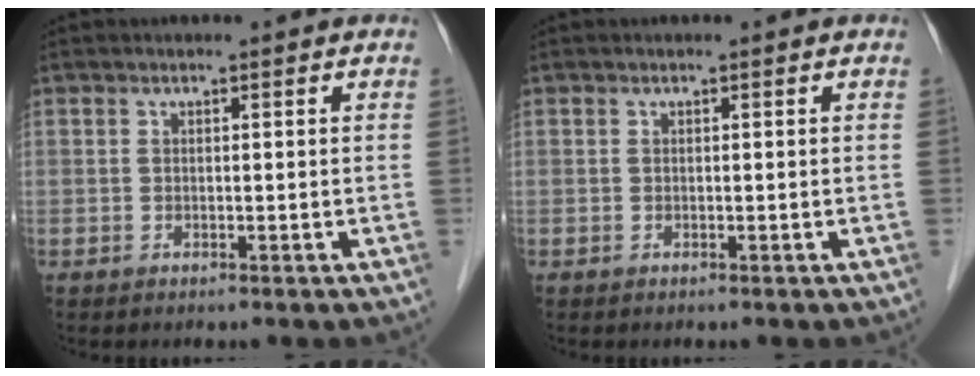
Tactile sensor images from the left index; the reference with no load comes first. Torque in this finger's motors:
{"motor_torque": [0.00, 0.00, 0.01, 0.00]}